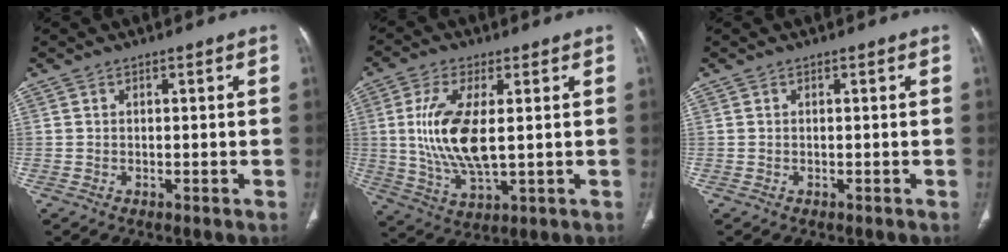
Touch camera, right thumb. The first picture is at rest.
{"total": 12.5, "force": [1.3, 5.0, 11.4], "torque": [-0.241, -0.017, 0.032]}
{"total": 0.0}